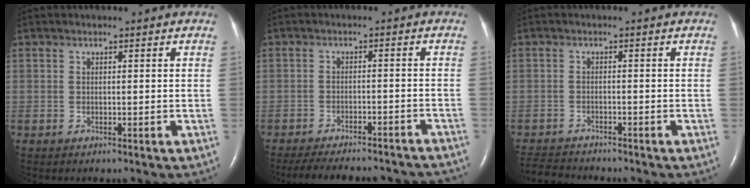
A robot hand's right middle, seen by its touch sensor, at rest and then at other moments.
{"total": 18.9, "force": [-17.2, 3.9, 7.0], "torque": [-0.128, -0.015, -0.215]}
{"total": 5.3, "force": [-5.2, 0.5, 0.8], "torque": [-0.015, -0.016, -0.086]}